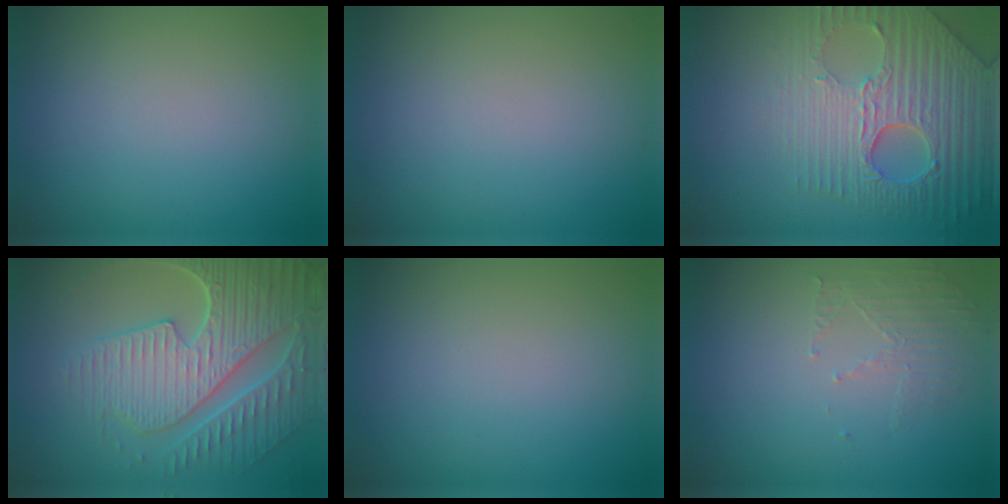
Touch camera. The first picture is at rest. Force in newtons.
{"total": 0.0}
{"total": 6.6, "press": 5.4, "slide": 3.8}
{"total": 7.9, "press": 6.1, "slide": 5.1}
{"total": 0.0}
{"total": 1.6, "press": 0.7, "slide": 1.4}